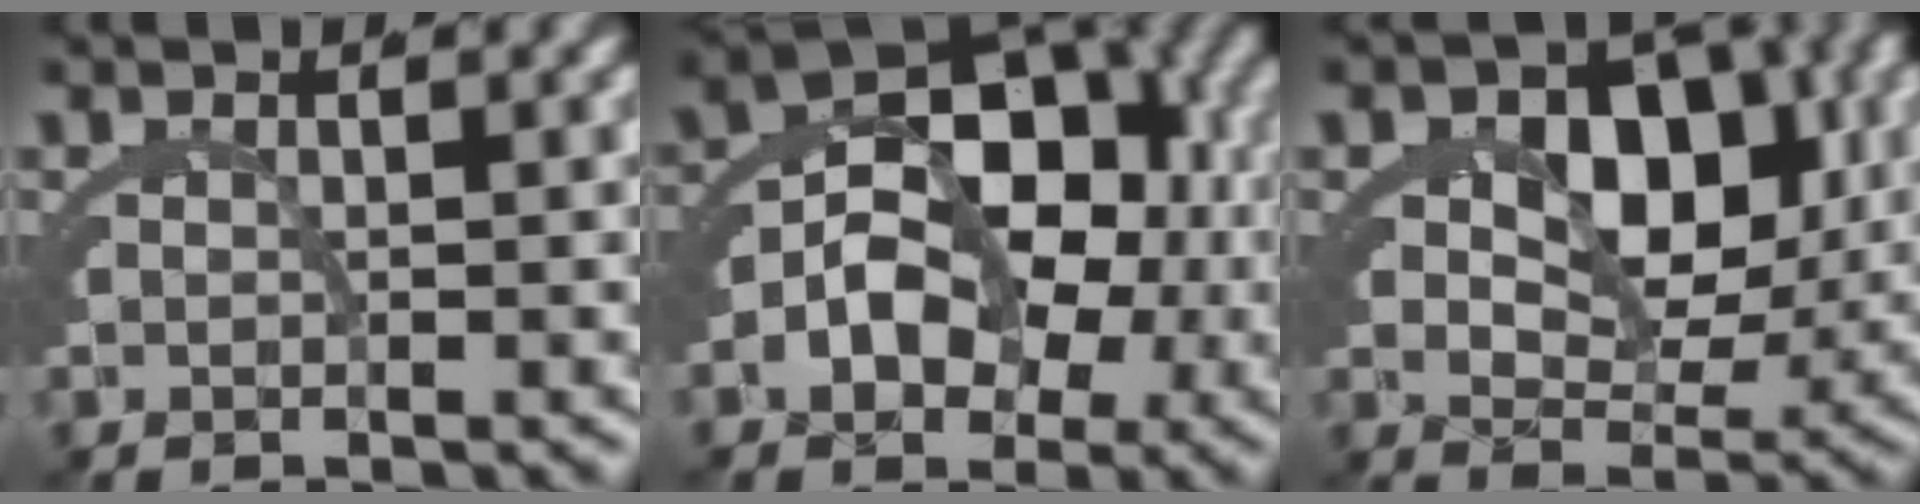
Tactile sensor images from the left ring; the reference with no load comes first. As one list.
[{"total": 12.3, "force": [0.0, 8.7, 8.6], "torque": [-0.141, -0.002, -0.007]}, {"total": 10.4, "force": [1.0, 7.9, 6.7], "torque": [-0.113, -0.023, 0.018]}]